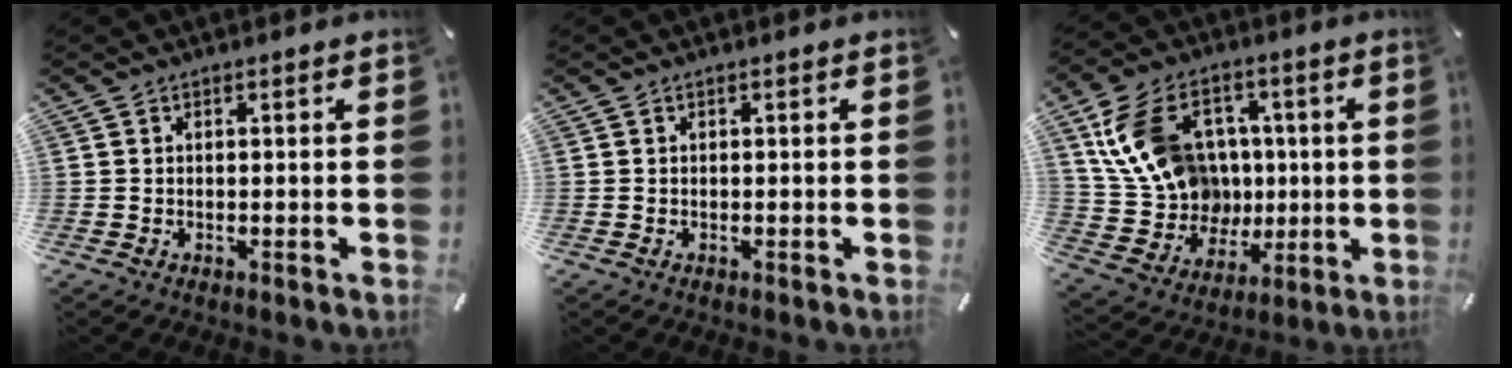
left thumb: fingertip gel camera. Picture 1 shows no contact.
{"total": 0.0}
{"total": 18.0, "force": [4.5, 15.0, 8.8], "torque": [-0.178, -0.001, 0.097]}